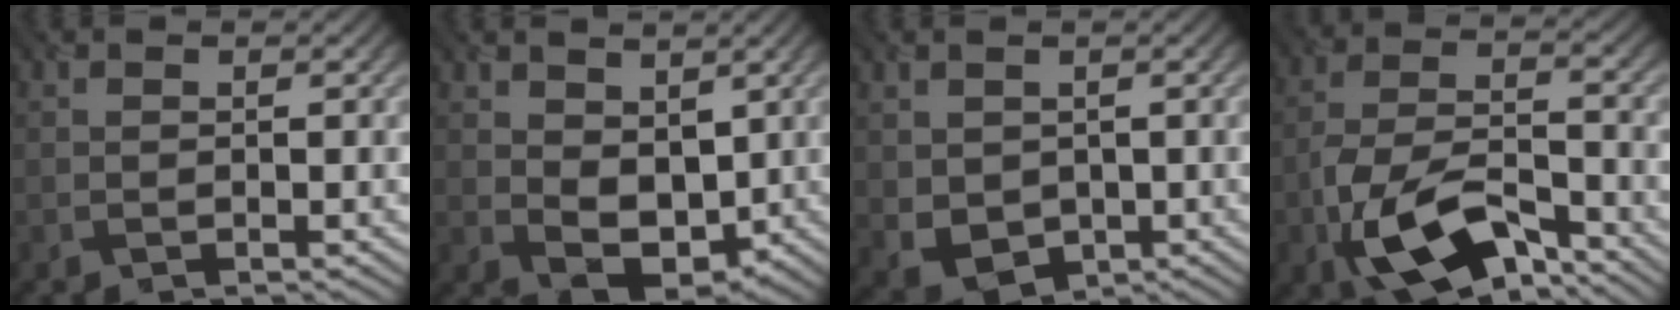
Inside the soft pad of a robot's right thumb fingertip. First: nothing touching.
{"total": 6.1, "force": [1.6, 4.0, 4.3], "torque": [-0.089, -0.014, 0.029]}
{"total": 4.1, "force": [0.5, 3.4, 2.3], "torque": [-0.072, -0.015, 0.016]}
{"total": 12.2, "force": [-6.5, 5.6, 8.6], "torque": [-0.181, -0.013, -0.131]}